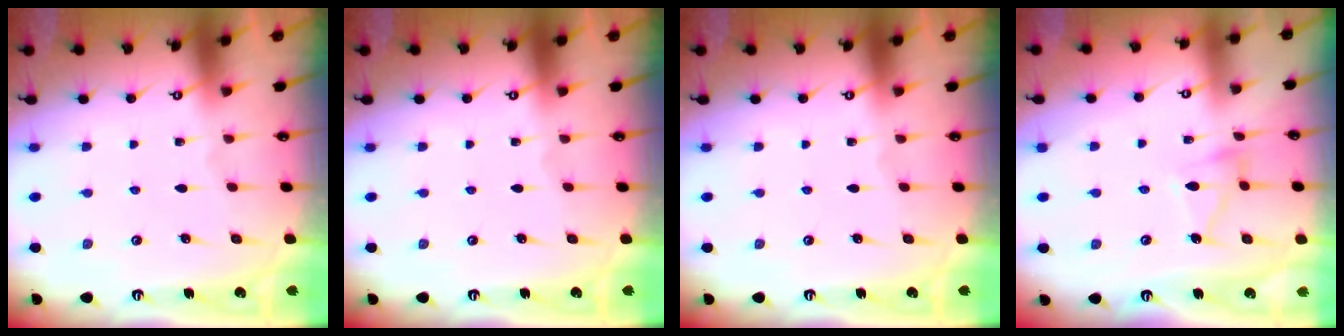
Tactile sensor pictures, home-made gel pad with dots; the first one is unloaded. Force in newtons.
{"total": 0.0}
{"total": 0.0}
{"total": 7.2, "press": 7.2, "slide": 0.6}